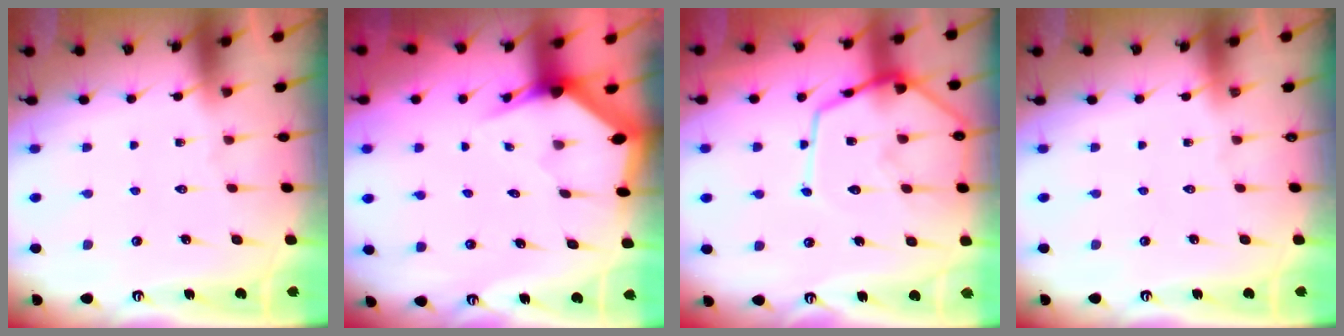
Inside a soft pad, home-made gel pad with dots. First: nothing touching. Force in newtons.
{"total": 3.4, "press": 3.4, "slide": 0.2}
{"total": 15.7, "press": 15.6, "slide": 1.4}
{"total": 0.0}